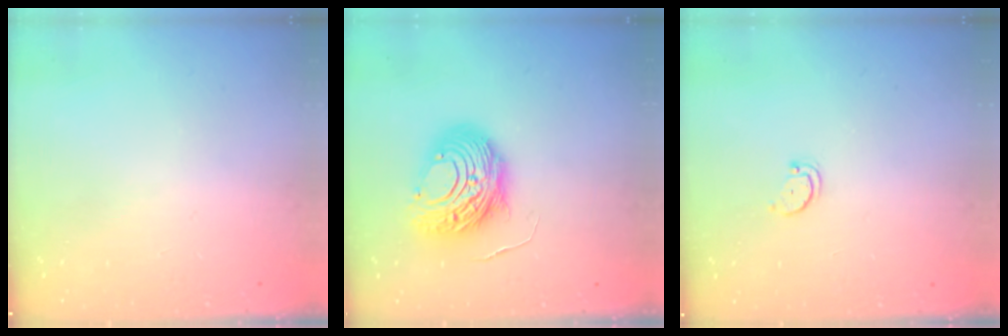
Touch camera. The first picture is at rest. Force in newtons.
{"total": 12.3, "press": 12.2, "slide": 0.9}
{"total": 2.5, "press": 2.4, "slide": 0.4}